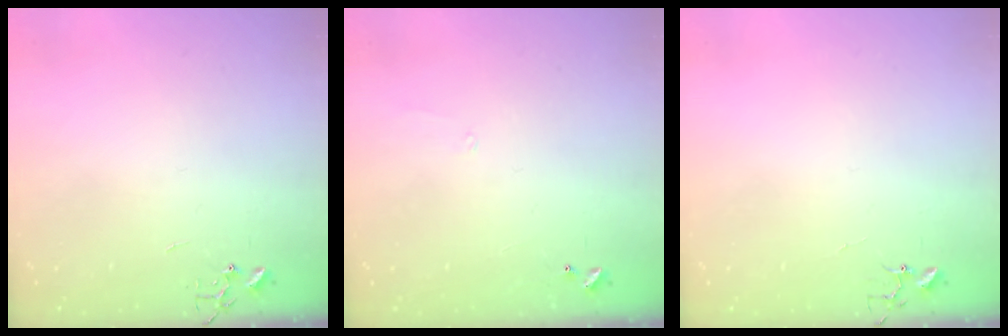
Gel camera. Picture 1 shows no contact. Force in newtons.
{"total": 5.6, "press": 5.6, "slide": 0.4}
{"total": 4.0, "press": 4.0, "slide": 0.3}